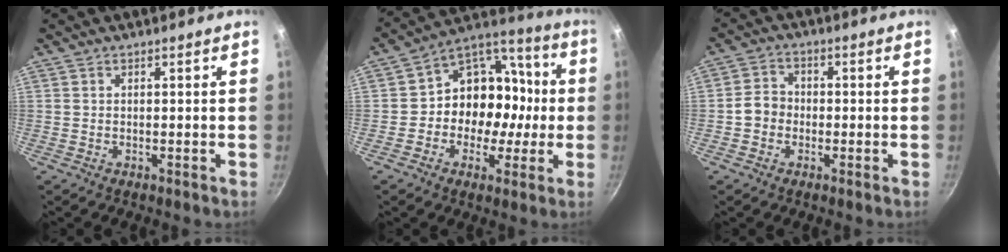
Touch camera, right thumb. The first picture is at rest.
{"total": 15.1, "force": [-1.8, 12.3, 8.5], "torque": [-0.077, 0.050, -0.040]}
{"total": 4.5, "force": [-1.1, 3.9, 1.9], "torque": [-0.014, 0.019, -0.028]}